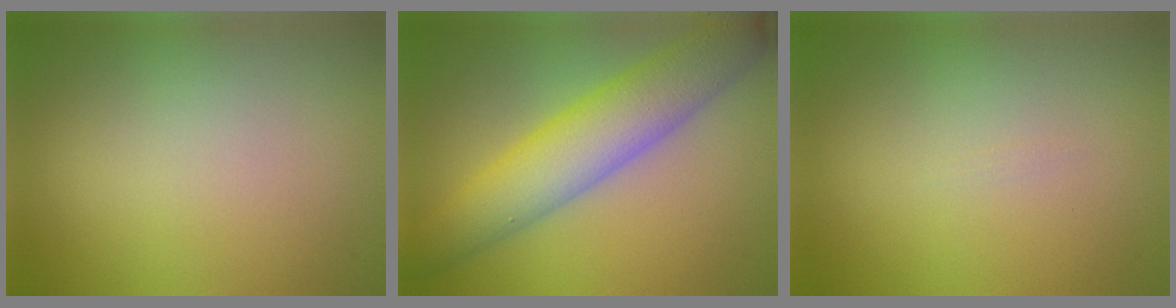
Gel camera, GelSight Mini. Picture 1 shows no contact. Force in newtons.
{"total": 7.2, "press": 7.2, "slide": 0.3}
{"total": 0.0}